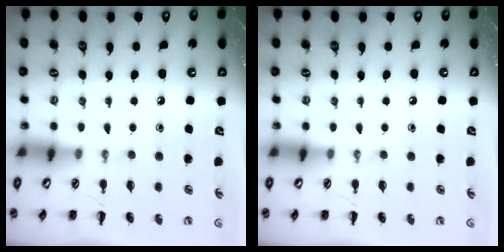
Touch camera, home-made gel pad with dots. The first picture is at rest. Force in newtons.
{"total": 0.0}